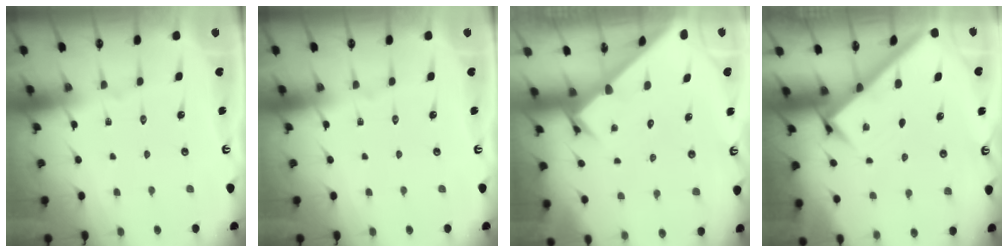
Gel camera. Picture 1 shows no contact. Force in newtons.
{"total": 0.0}
{"total": 2.6, "press": 2.6, "slide": 0.3}
{"total": 3.0, "press": 3.0, "slide": 0.4}